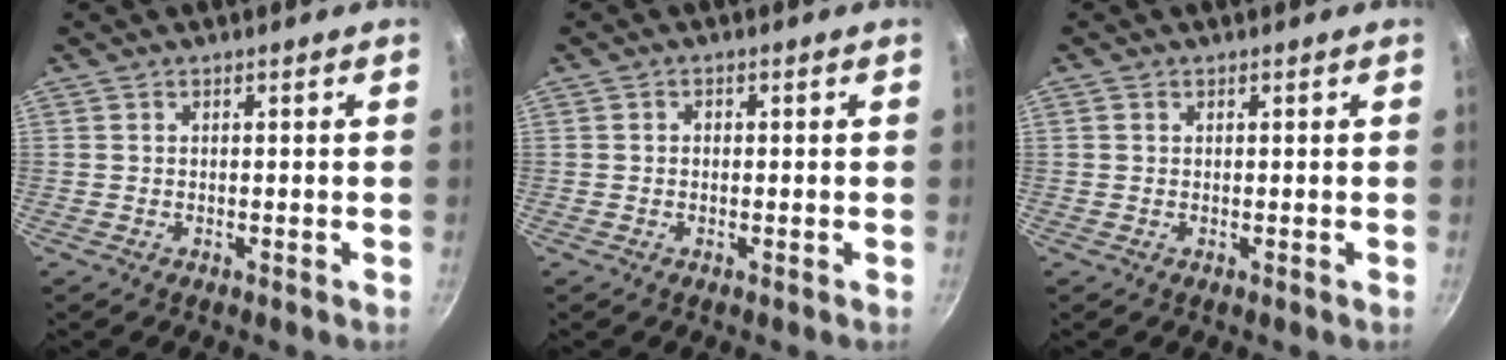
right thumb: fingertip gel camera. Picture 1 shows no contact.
{"total": 0.9, "force": [-0.1, 0.8, 0.4], "torque": [-0.006, 0.005, -0.002]}
{"total": 0.7, "force": [0.3, 0.6, 0.2], "torque": [-0.003, 0.003, 0.003]}